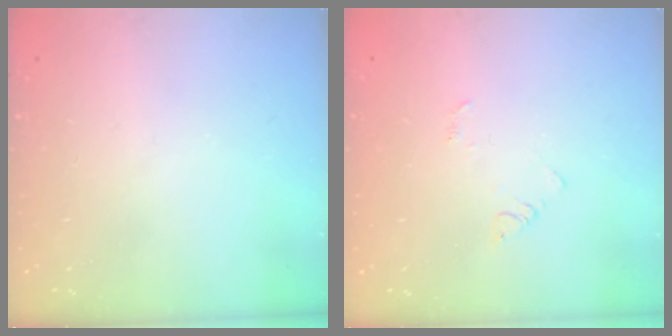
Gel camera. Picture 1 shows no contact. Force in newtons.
{"total": 2.9, "press": 2.9, "slide": 0.3}